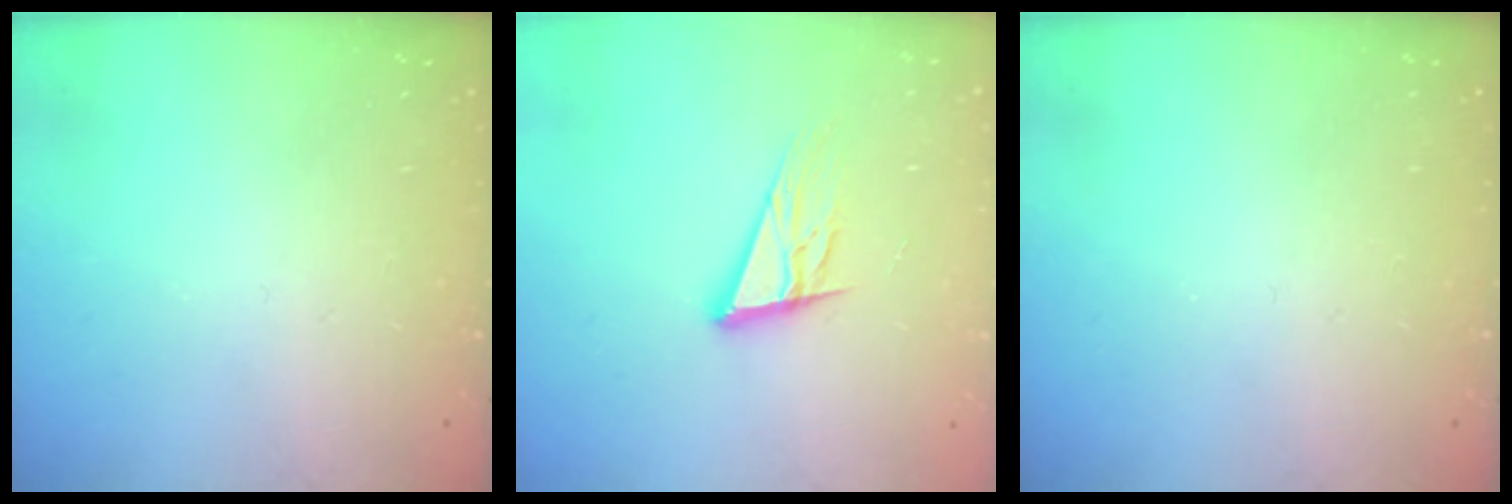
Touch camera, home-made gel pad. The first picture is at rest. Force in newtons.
{"total": 13.6, "press": 13.1, "slide": 3.6}
{"total": 0.0}